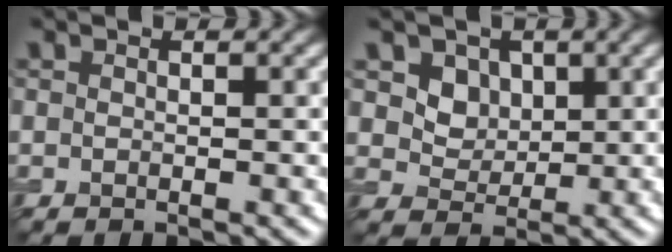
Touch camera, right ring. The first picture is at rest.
{"total": 3.2, "force": [1.5, 2.6, 1.3], "torque": [-0.031, -0.013, 0.045]}